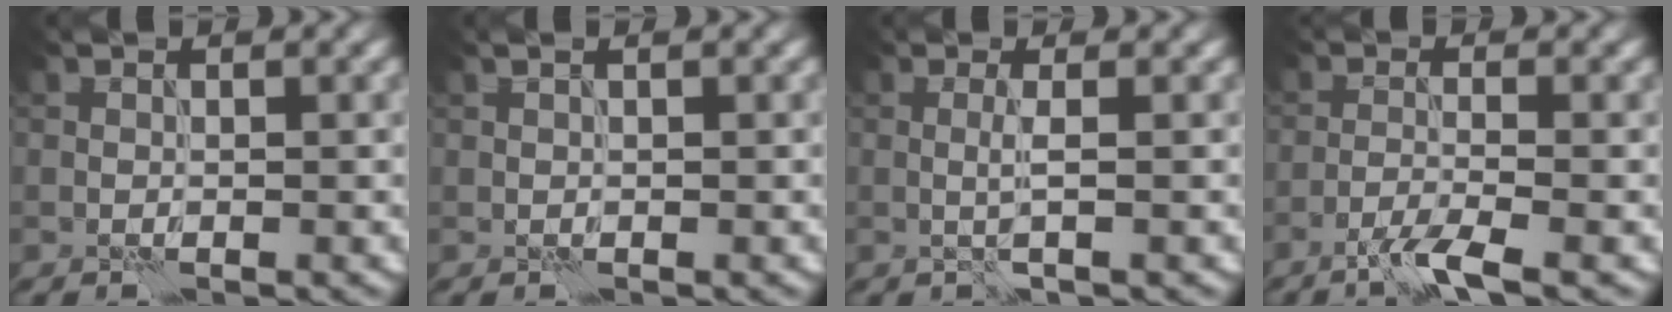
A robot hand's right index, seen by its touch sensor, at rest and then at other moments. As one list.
[{"total": 0.5, "force": [0.3, 0.1, 0.4], "torque": [-0.009, 0.003, 0.003]}, {"total": 1.4, "force": [0.1, 0.1, 1.4], "torque": [-0.029, 0.001, -0.003]}, {"total": 3.1, "force": [-2.1, 0.2, 2.3], "torque": [-0.043, 0.005, -0.053]}]